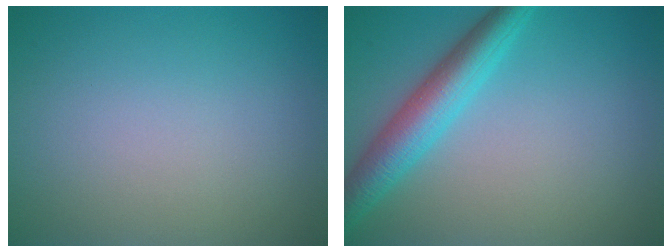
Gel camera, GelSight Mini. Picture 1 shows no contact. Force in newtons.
{"total": 4.9, "press": 4.9, "slide": 0.2}